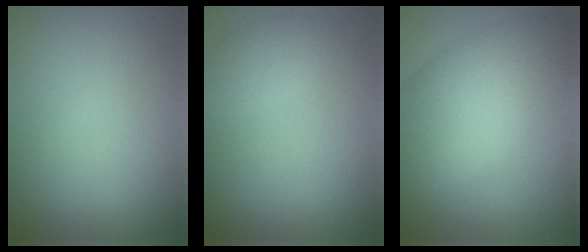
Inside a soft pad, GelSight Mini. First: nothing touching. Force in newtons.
{"total": 1.8, "press": 1.8, "slide": 0.1}
{"total": 8.1, "press": 8.1, "slide": 0.4}